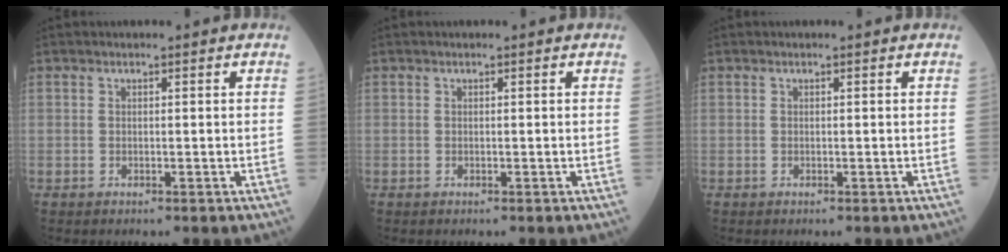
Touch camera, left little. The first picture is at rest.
{"total": 0.0}
{"total": 0.0}